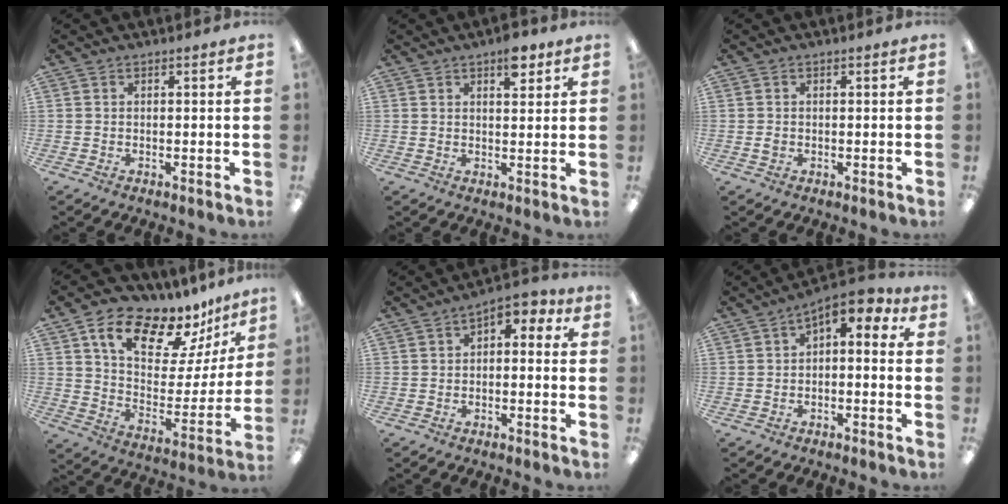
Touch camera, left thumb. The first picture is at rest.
{"total": 5.6, "force": [3.5, 2.4, 3.6], "torque": [-0.030, -0.020, 0.053]}
{"total": 1.0, "force": [-0.1, 0.9, 0.5], "torque": [-0.010, 0.004, -0.003]}
{"total": 17.3, "force": [12.8, 7.6, 8.8], "torque": [-0.144, -0.092, 0.218]}
{"total": 3.5, "force": [0.0, 2.4, 2.6], "torque": [-0.034, 0.002, -0.008]}
{"total": 6.4, "force": [2.0, 3.2, 5.2], "torque": [-0.069, -0.012, 0.027]}